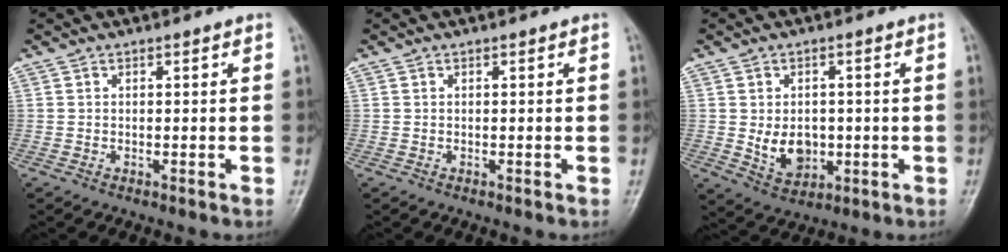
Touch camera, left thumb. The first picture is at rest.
{"total": 0.0}
{"total": 6.8, "force": [-0.4, 5.2, 4.3], "torque": [-0.047, -0.007, 0.007]}